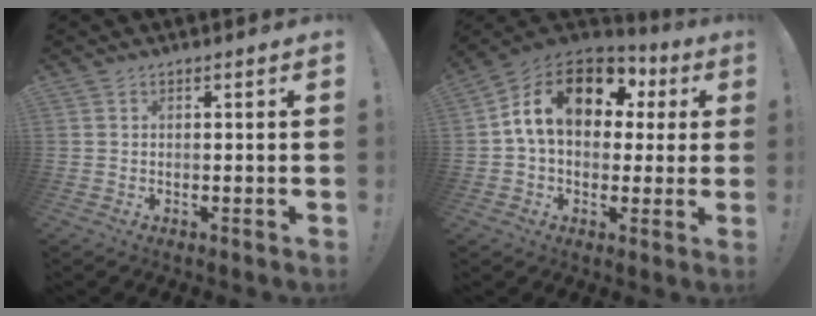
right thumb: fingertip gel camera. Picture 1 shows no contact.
{"total": 18.0, "force": [5.3, 11.7, 12.5], "torque": [-0.213, -0.001, 0.095]}